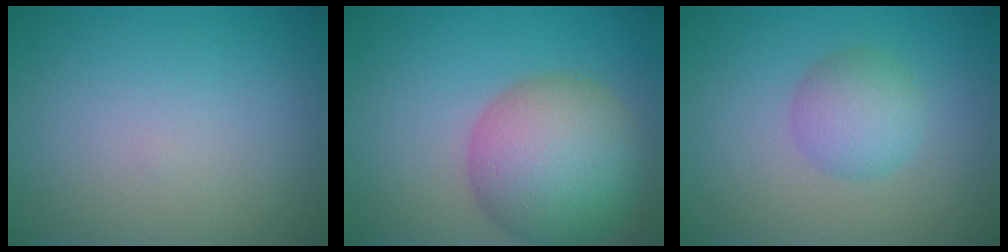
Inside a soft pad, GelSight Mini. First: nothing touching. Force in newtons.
{"total": 9.3, "press": 9.3, "slide": 0.2}
{"total": 3.2, "press": 3.2, "slide": 0.1}